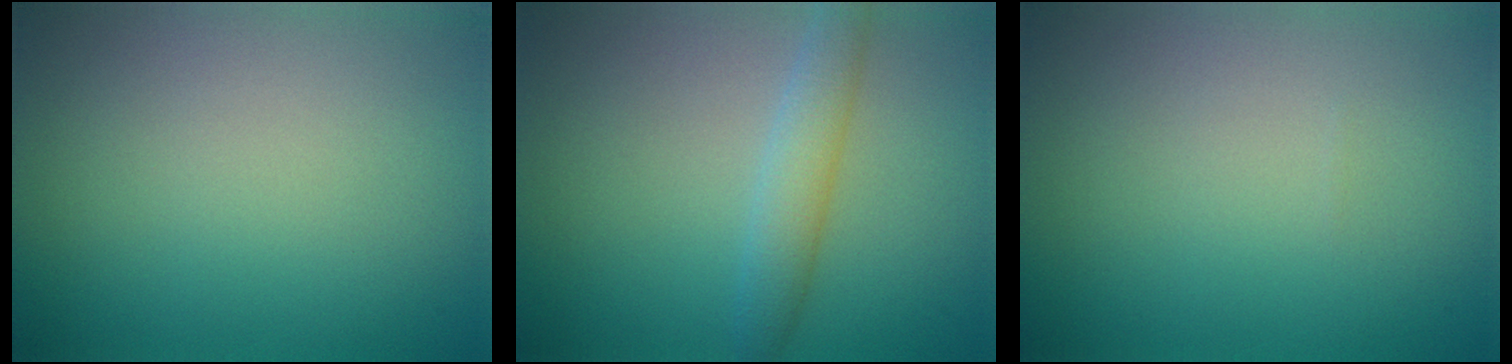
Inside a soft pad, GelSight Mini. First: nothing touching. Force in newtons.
{"total": 2.7, "press": 2.7, "slide": 0.2}
{"total": 0.0}